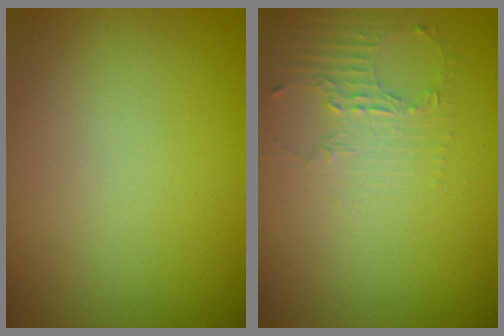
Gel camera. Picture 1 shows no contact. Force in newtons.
{"total": 2.0, "press": 1.5, "slide": 1.4}